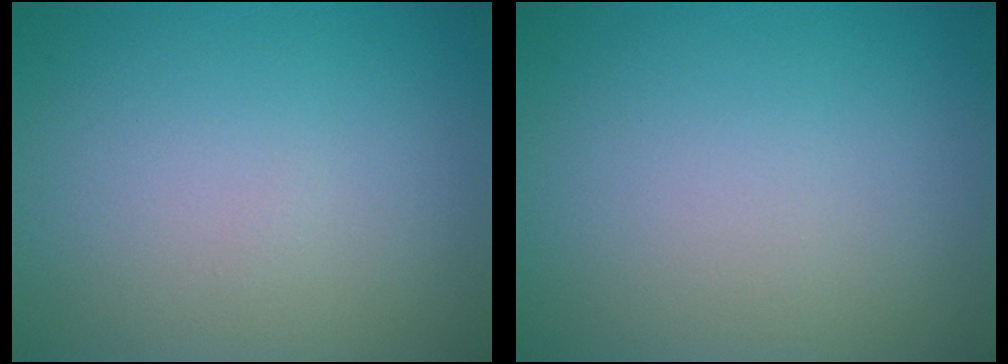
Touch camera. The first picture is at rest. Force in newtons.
{"total": 0.0}